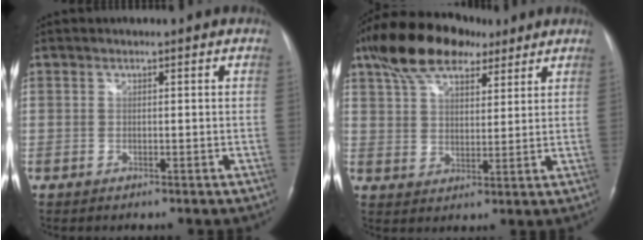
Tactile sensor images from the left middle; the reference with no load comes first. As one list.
[{"total": 14.3, "force": [9.9, 6.1, 8.4], "torque": [-0.160, 0.039, 0.177]}]